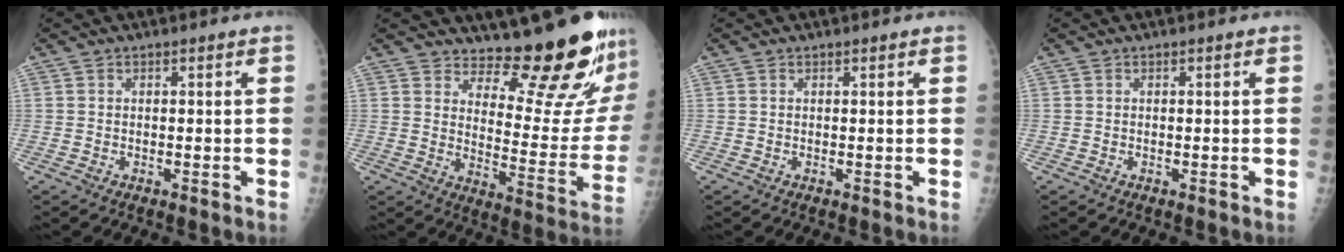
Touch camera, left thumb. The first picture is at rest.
{"total": 17.0, "force": [15.1, 3.5, 6.9], "torque": [-0.048, -0.167, 0.196]}
{"total": 0.0}
{"total": 0.0}